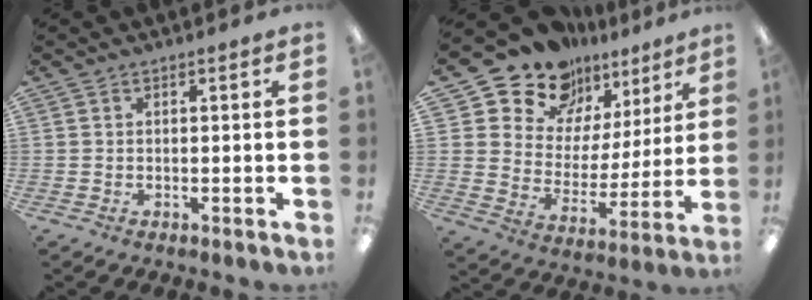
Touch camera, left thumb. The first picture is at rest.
{"total": 16.4, "force": [13.2, 9.2, 3.5], "torque": [-0.087, -0.101, 0.243]}